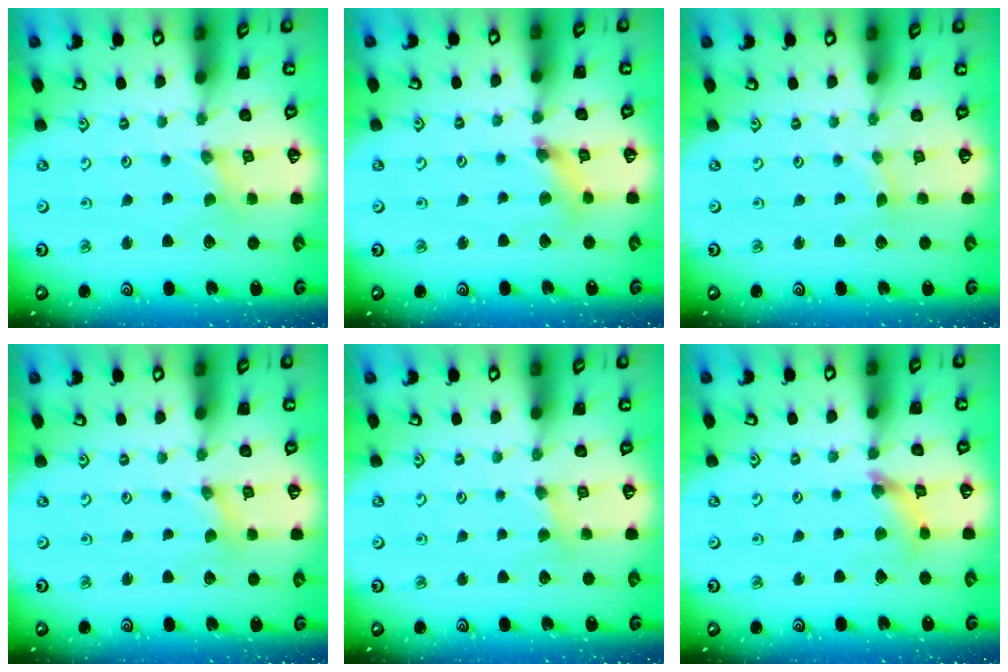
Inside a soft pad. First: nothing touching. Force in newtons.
{"total": 4.7, "press": 4.7, "slide": 0.5}
{"total": 1.3, "press": 1.2, "slide": 0.2}
{"total": 0.0}
{"total": 2.5, "press": 2.5, "slide": 0.3}
{"total": 5.3, "press": 5.3, "slide": 0.6}